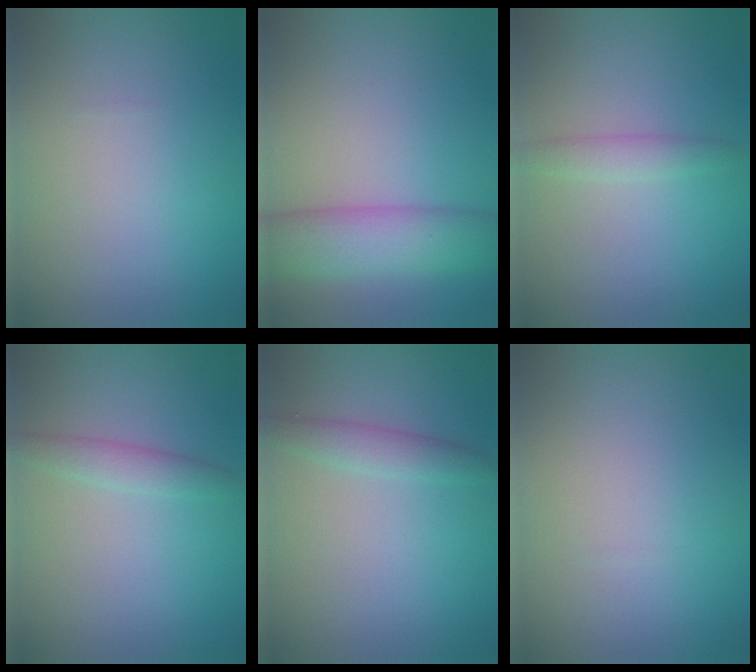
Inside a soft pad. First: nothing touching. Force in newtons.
{"total": 5.9, "press": 5.9, "slide": 0.2}
{"total": 1.6, "press": 1.6, "slide": 0.0}
{"total": 1.8, "press": 1.8, "slide": 0.1}
{"total": 1.9, "press": 1.9, "slide": 0.0}
{"total": 0.0}